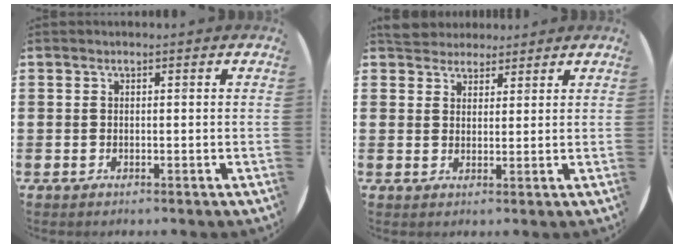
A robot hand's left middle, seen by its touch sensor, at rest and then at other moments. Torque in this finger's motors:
{"motor_torque": [0.41, -0.48, 0.02, 0.04]}